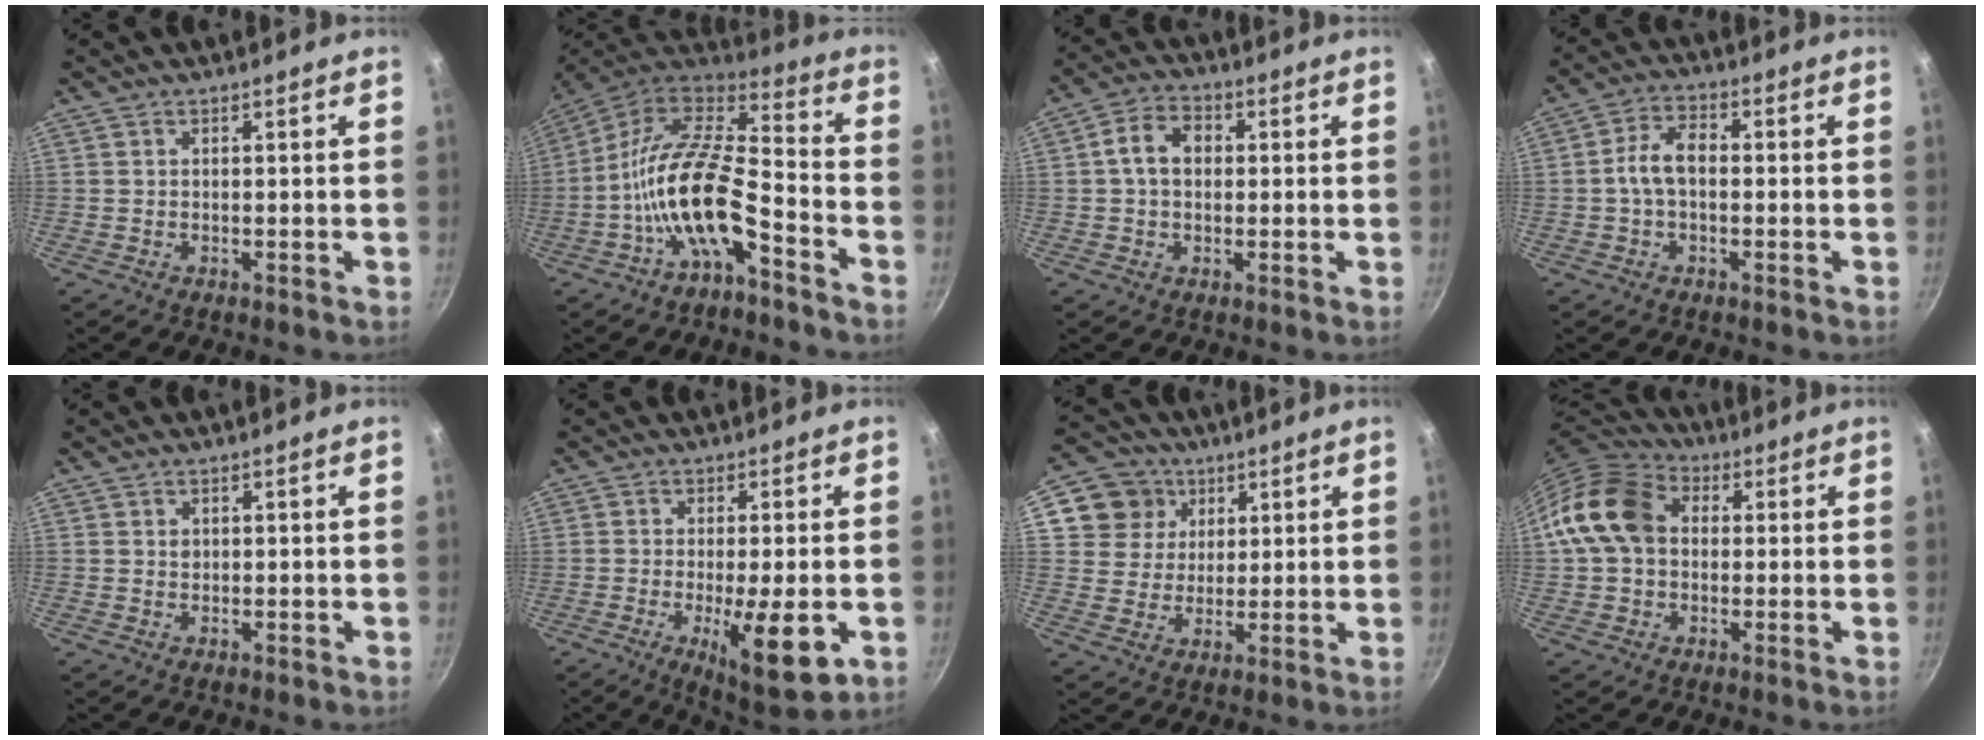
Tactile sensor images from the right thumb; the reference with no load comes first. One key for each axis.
{"total": 17.7, "fx": -7.1, "fy": 7.3, "fz": 14.5, "tx": -0.264, "ty": 0.062, "tz": -0.145}
{"total": 7.1, "fx": 0.7, "fy": 5.3, "fz": 4.8, "tx": -0.067, "ty": 0.017, "tz": 0.002}
{"total": 6.4, "fx": -0.4, "fy": 3.9, "fz": 5.1, "tx": -0.091, "ty": 0.025, "tz": -0.015}
{"total": 0.9, "fx": 0.3, "fy": 0.8, "fz": 0.4, "tx": -0.004, "ty": -0.001, "tz": 0.004}
{"total": 11.9, "fx": -3.3, "fy": 3.1, "fz": 10.9, "tx": -0.160, "ty": -0.004, "tz": -0.043}
{"total": 9.9, "fx": 4.1, "fy": 8.7, "fz": 2.5, "tx": -0.015, "ty": -0.004, "tz": 0.065}
{"total": 13.5, "fx": 1.2, "fy": 10.4, "fz": 8.5, "tx": -0.133, "ty": 0.027, "tz": 0.006}